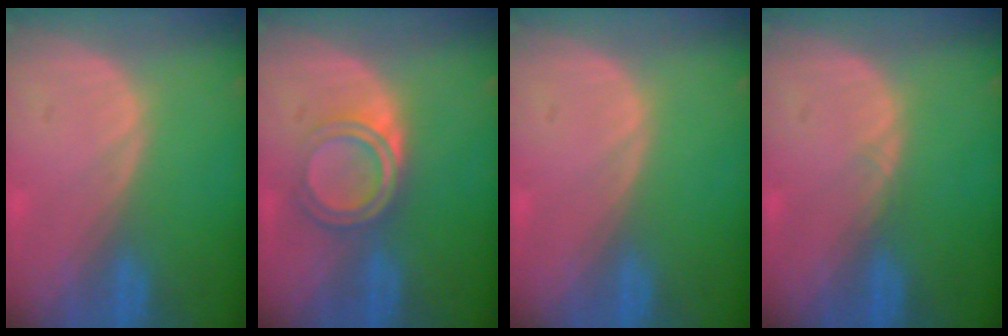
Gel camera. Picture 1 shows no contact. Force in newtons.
{"total": 4.8, "press": 4.7, "slide": 1.1}
{"total": 0.0}
{"total": 0.5, "press": 0.5, "slide": 0.1}